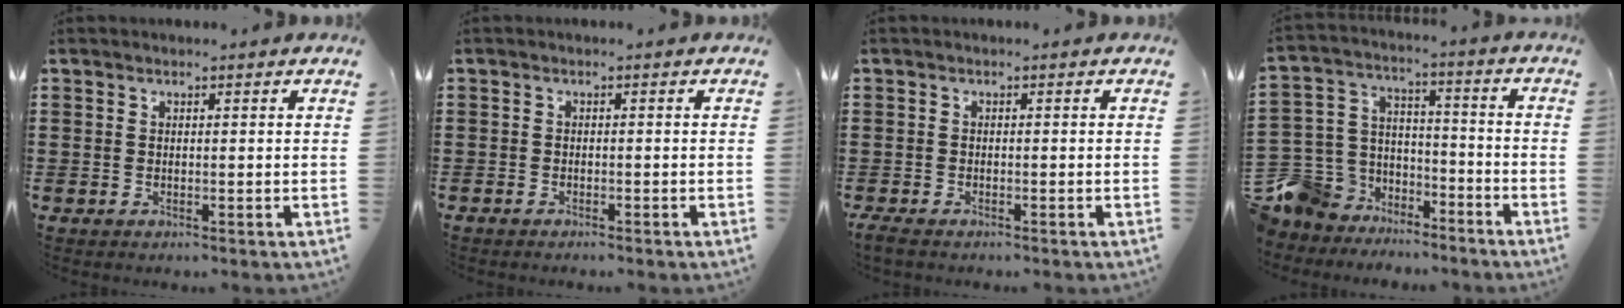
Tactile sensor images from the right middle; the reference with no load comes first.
{"total": 0.9, "force": [-0.8, 0.2, 0.1], "torque": [-0.003, 0.001, -0.018]}
{"total": 1.3, "force": [-1.1, 0.3, 0.5], "torque": [-0.020, -0.004, -0.025]}
{"total": 9.3, "force": [-6.7, 6.5, 0.0], "torque": [-0.051, 0.006, -0.133]}